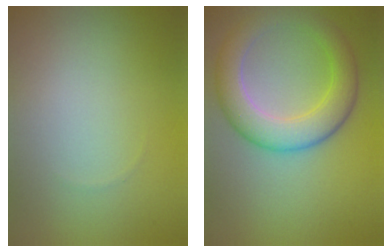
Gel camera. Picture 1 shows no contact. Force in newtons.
{"total": 5.6, "press": 5.6, "slide": 0.3}